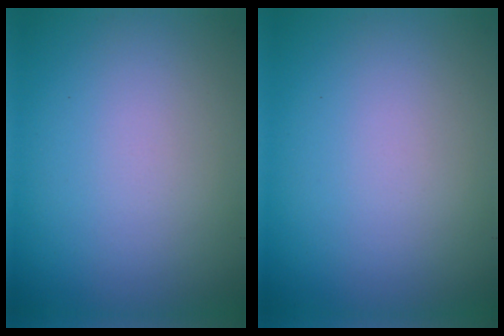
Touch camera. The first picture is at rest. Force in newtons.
{"total": 0.0}